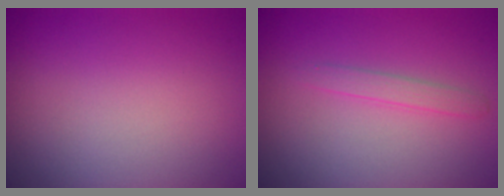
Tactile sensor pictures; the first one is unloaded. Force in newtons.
{"total": 1.3, "press": 1.3, "slide": 0.1}